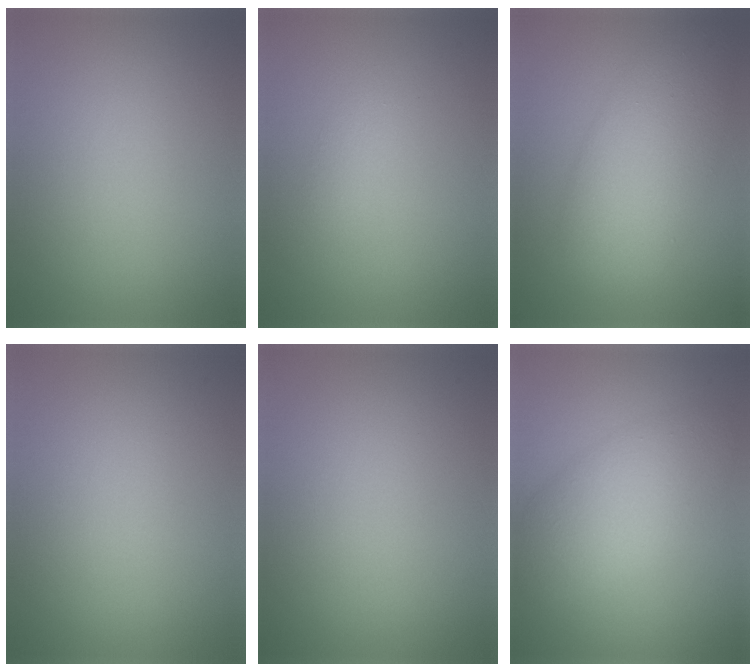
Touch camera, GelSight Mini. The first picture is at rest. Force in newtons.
{"total": 0.8, "press": 0.8, "slide": 0.0}
{"total": 6.8, "press": 6.8, "slide": 0.1}
{"total": 0.0}
{"total": 0.0}
{"total": 5.3, "press": 5.3, "slide": 0.2}